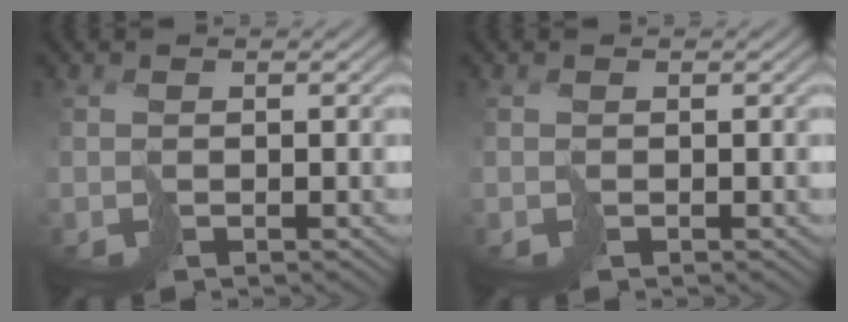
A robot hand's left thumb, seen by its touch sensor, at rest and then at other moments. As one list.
[{"total": 0.0}]